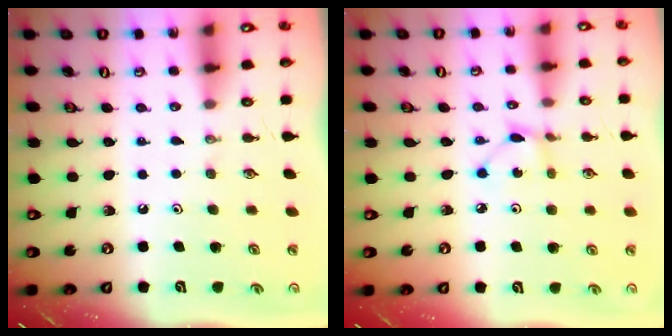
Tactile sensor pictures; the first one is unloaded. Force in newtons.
{"total": 1.9, "press": 1.9, "slide": 0.2}